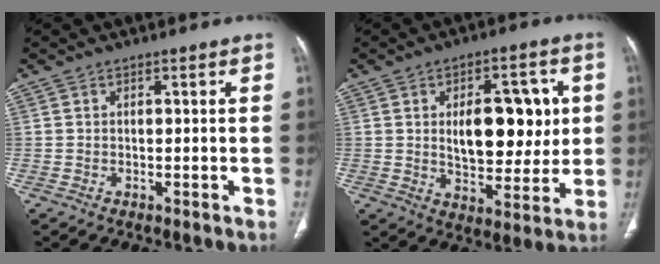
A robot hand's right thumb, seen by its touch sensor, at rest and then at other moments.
{"total": 15.2, "force": [2.2, 8.1, 12.7], "torque": [-0.141, -0.006, 0.040]}